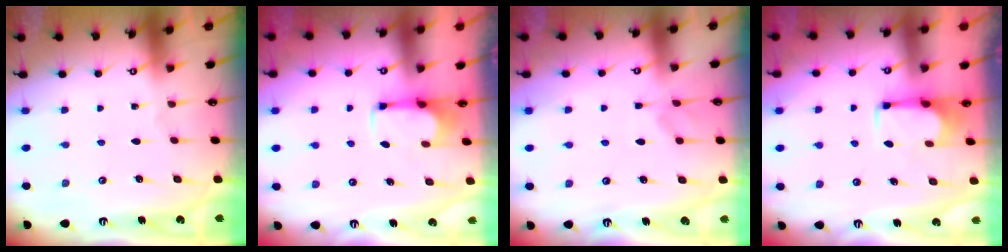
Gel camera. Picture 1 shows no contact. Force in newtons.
{"total": 2.8, "press": 2.6, "slide": 0.8}
{"total": 1.7, "press": 1.5, "slide": 0.7}
{"total": 6.4, "press": 6.4, "slide": 0.7}